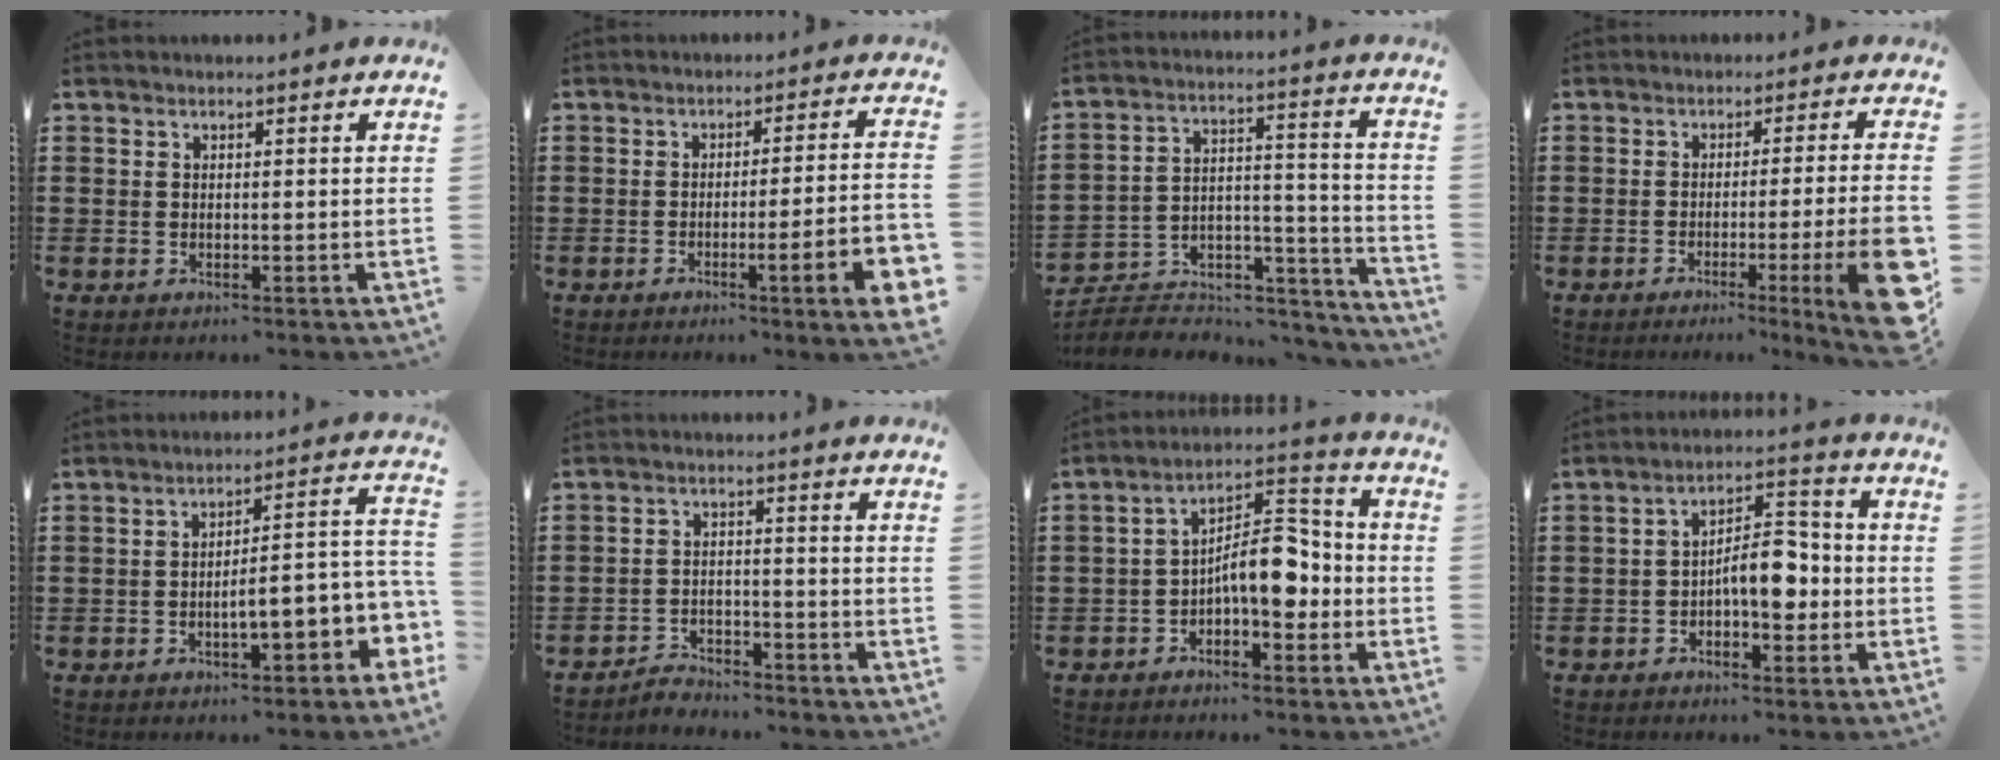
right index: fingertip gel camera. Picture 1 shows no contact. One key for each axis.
{"total": 8.0, "fx": -3.7, "fy": 0.1, "fz": 7.1, "tx": -0.117, "ty": -0.013, "tz": -0.068}
{"total": 4.6, "fx": -4.0, "fy": 2.1, "fz": 0.9, "tx": -0.019, "ty": 0.000, "tz": -0.082}
{"total": 9.8, "fx": -3.4, "fy": 0.7, "fz": 9.1, "tx": -0.141, "ty": -0.018, "tz": -0.062}
{"total": 5.7, "fx": -2.3, "fy": 1.3, "fz": 5.0, "tx": -0.076, "ty": -0.028, "tz": -0.051}
{"total": 3.1, "fx": -3.0, "fy": 0.5, "fz": 0.0, "tx": -0.009, "ty": 0.004, "tz": -0.064}
{"total": 8.8, "fx": -2.2, "fy": 4.0, "fz": 7.5, "tx": -0.114, "ty": 0.012, "tz": -0.041}
{"total": 7.3, "fx": -1.8, "fy": 3.4, "fz": 6.2, "tx": -0.092, "ty": 0.008, "tz": -0.035}